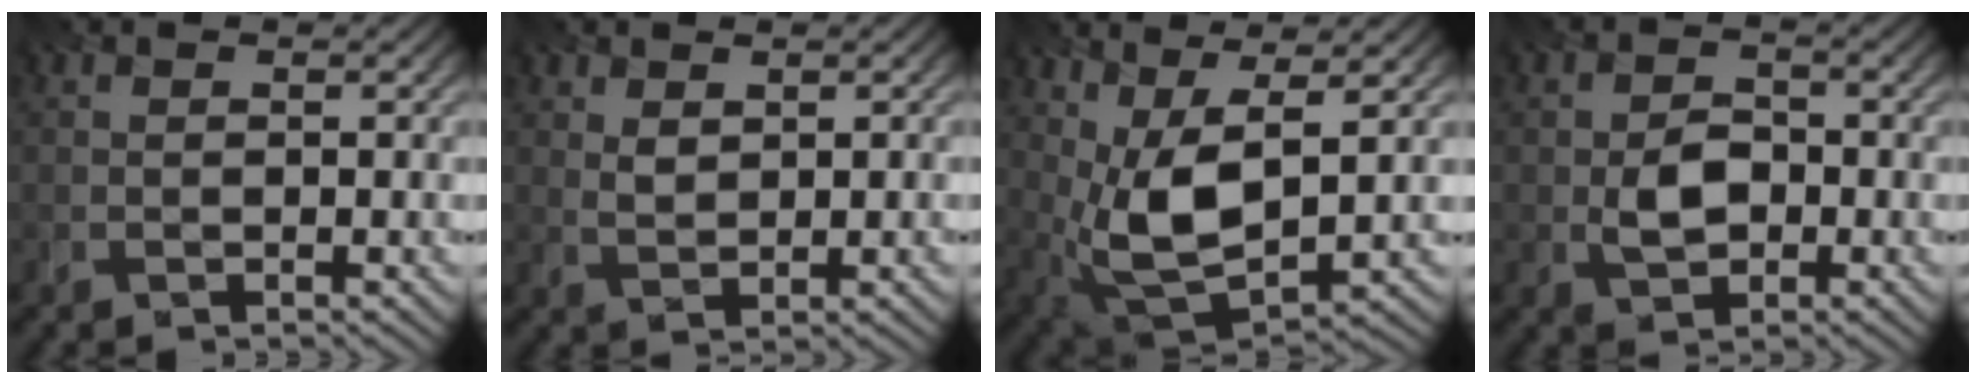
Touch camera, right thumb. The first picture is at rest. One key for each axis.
{"total": 1.9, "fx": 1.0, "fy": 1.0, "fz": 1.2, "tx": -0.031, "ty": 0.000, "tz": 0.025}
{"total": 9.6, "fx": 2.3, "fy": 4.3, "fz": 8.3, "tx": -0.194, "ty": -0.004, "tz": 0.048}
{"total": 3.7, "fx": -0.7, "fy": 2.6, "fz": 2.6, "tx": -0.052, "ty": 0.001, "tz": -0.013}